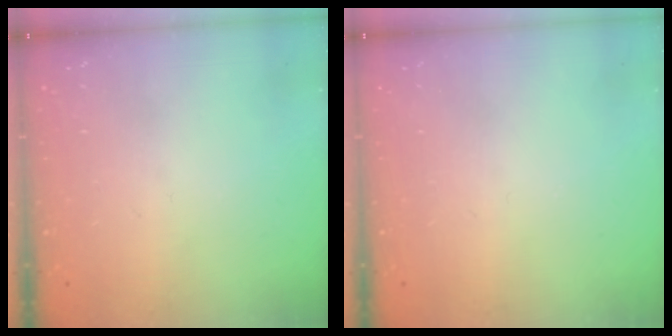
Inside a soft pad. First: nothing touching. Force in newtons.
{"total": 0.0}